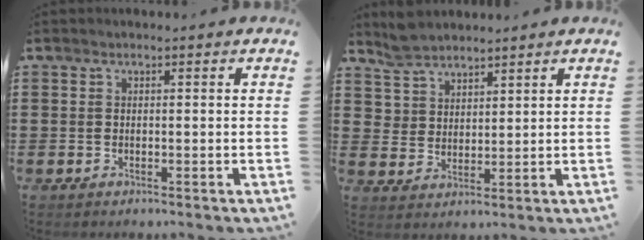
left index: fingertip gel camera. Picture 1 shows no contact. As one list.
[{"total": 5.0, "force": [4.4, 2.3, 0.2], "torque": [-0.024, -0.002, 0.086]}]